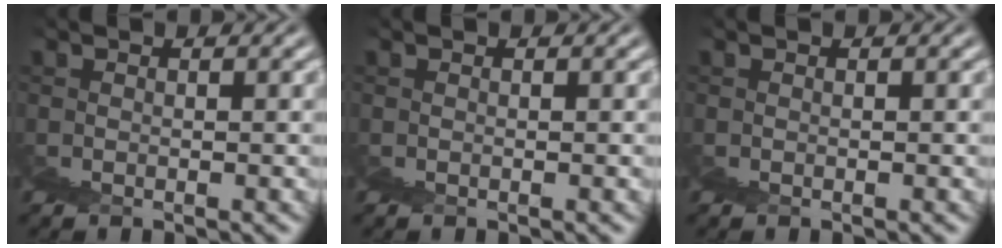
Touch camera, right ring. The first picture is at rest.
{"total": 0.0}
{"total": 0.0}